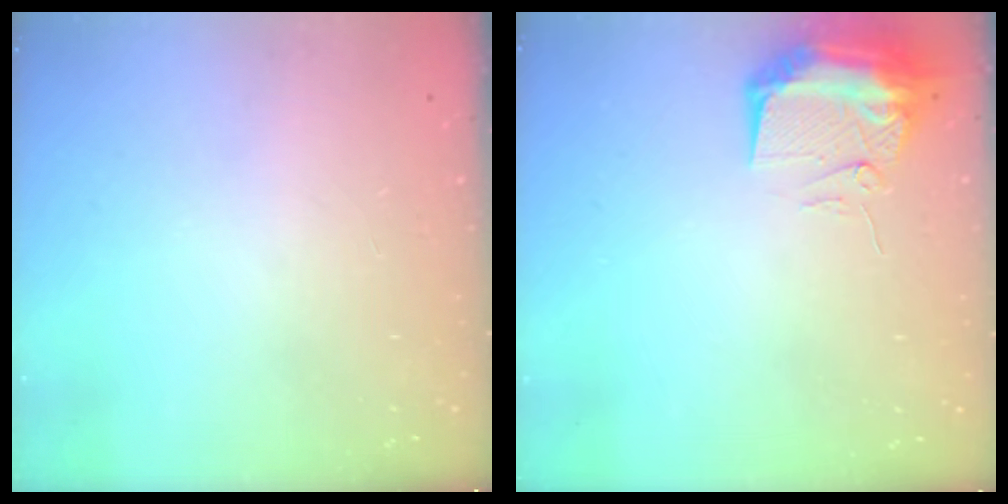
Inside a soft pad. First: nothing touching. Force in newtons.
{"total": 10.2, "press": 10.2, "slide": 1.2}